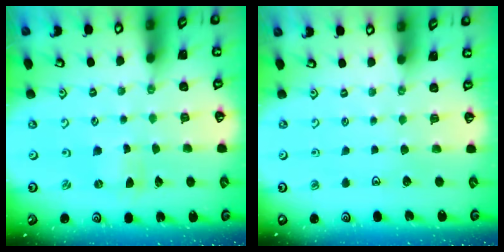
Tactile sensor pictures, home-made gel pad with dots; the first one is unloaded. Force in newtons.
{"total": 0.0}